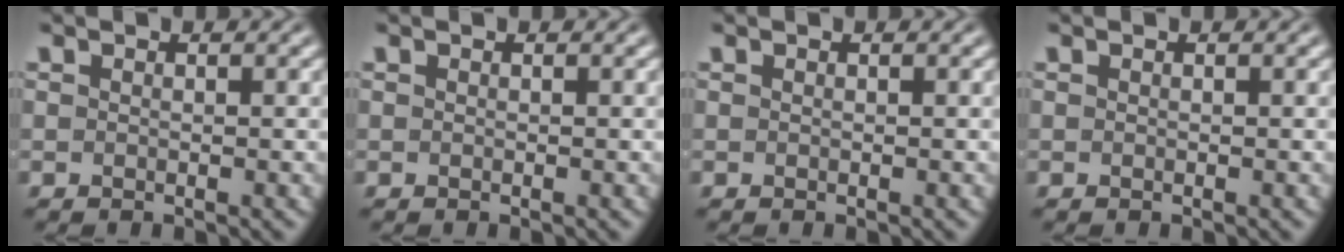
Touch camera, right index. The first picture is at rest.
{"total": 0.0}
{"total": 0.0}
{"total": 0.0}